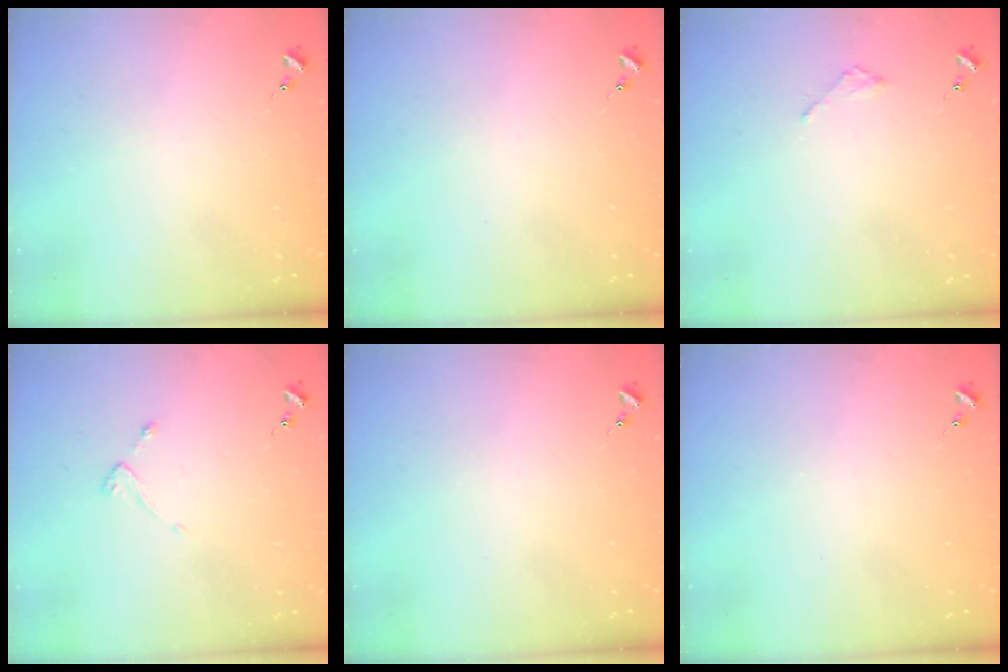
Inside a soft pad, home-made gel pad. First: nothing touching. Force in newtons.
{"total": 0.0}
{"total": 1.8, "press": 1.8, "slide": 0.2}
{"total": 2.2, "press": 2.1, "slide": 0.4}
{"total": 0.0}
{"total": 0.0}